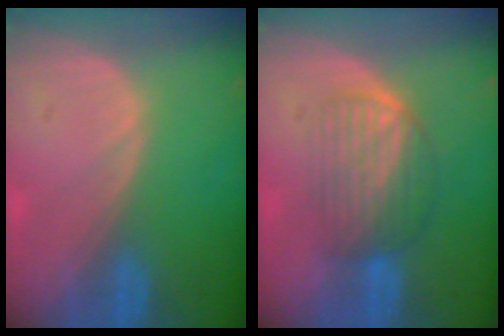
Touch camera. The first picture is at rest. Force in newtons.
{"total": 6.2, "press": 6.0, "slide": 1.5}